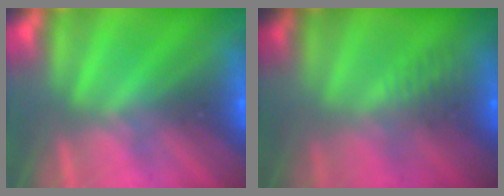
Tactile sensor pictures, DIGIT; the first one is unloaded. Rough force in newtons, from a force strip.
{"total": 2.5}